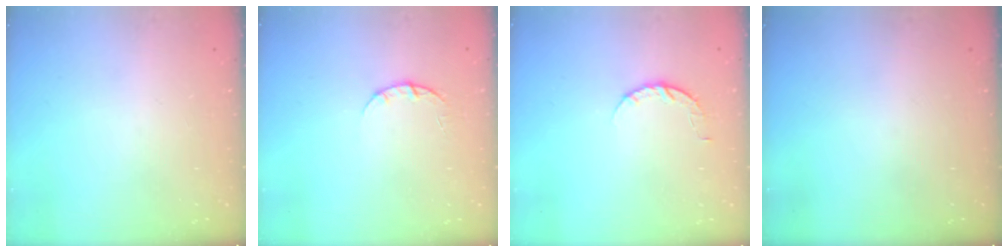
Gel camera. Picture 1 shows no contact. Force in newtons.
{"total": 2.3, "press": 2.3, "slide": 0.3}
{"total": 5.2, "press": 5.2, "slide": 0.8}
{"total": 0.0}